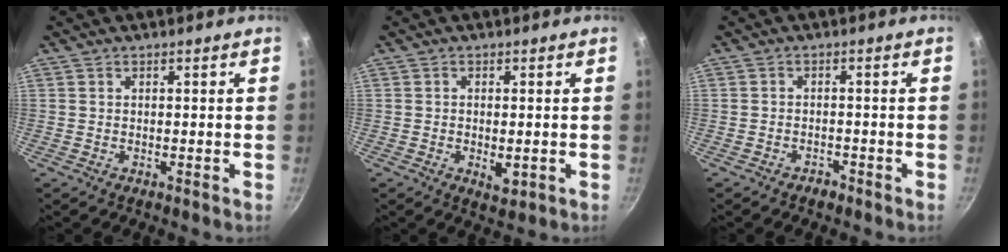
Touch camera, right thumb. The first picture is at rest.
{"total": 3.3, "force": [-0.7, 1.7, 2.8], "torque": [-0.046, -0.008, -0.008]}
{"total": 1.8, "force": [-1.5, 0.9, 0.4], "torque": [-0.003, 0.021, -0.020]}